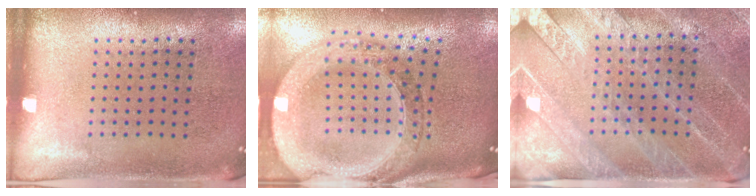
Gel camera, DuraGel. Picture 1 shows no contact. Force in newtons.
{"total": 2.8, "press": 2.3, "slide": 1.6}
{"total": 3.6, "press": 3.4, "slide": 1.4}